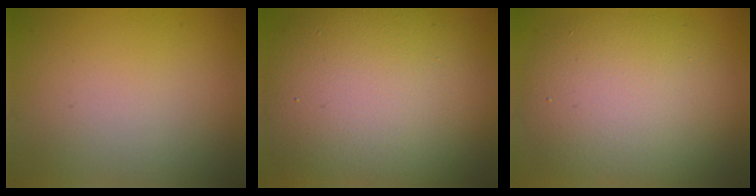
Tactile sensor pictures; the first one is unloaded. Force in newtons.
{"total": 12.8, "press": 12.8, "slide": 0.6}
{"total": 8.8, "press": 8.8, "slide": 0.6}